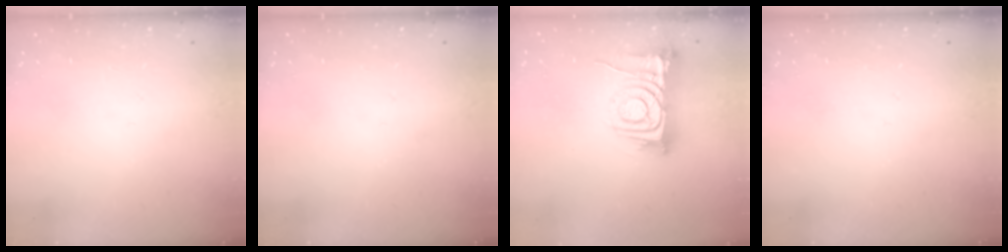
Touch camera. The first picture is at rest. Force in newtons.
{"total": 0.0}
{"total": 10.2, "press": 10.2, "slide": 1.2}
{"total": 0.0}